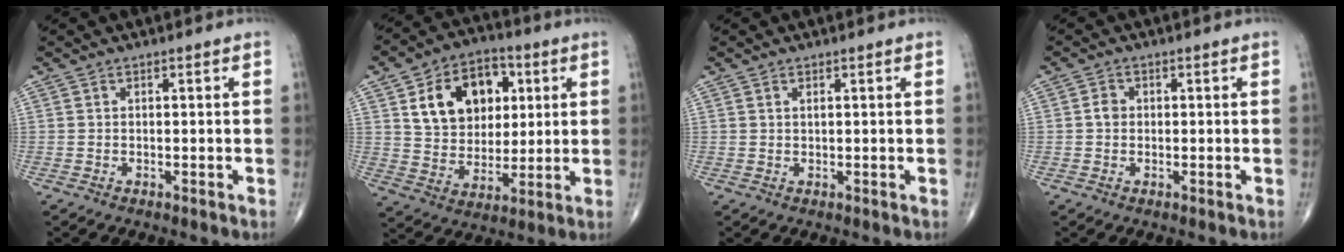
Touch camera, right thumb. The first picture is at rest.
{"total": 16.1, "force": [5.1, 11.6, 10.0], "torque": [-0.119, -0.007, 0.089]}
{"total": 0.7, "force": [0.4, 0.2, 0.5], "torque": [-0.009, 0.003, 0.007]}
{"total": 1.7, "force": [0.0, 1.5, 0.9], "torque": [-0.010, 0.004, -0.003]}